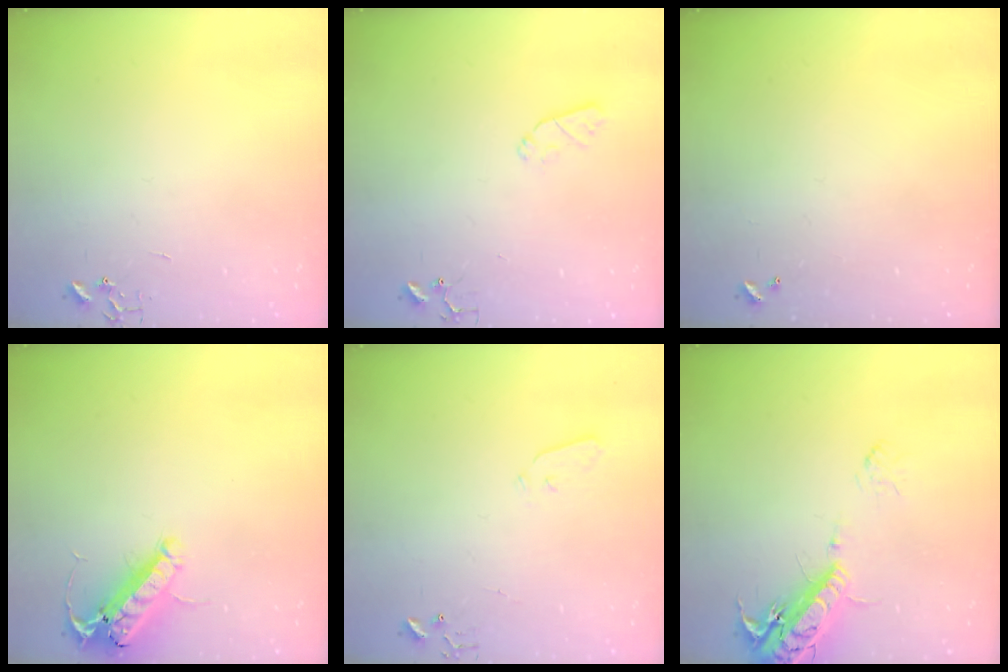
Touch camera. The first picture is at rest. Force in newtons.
{"total": 5.2, "press": 5.2, "slide": 0.8}
{"total": 0.0}
{"total": 15.2, "press": 15.0, "slide": 2.7}
{"total": 3.6, "press": 3.6, "slide": 0.5}
{"total": 16.4, "press": 15.9, "slide": 3.8}